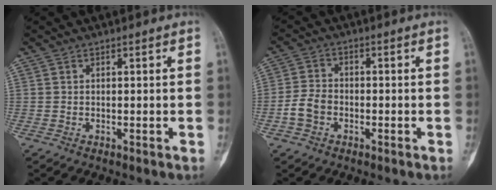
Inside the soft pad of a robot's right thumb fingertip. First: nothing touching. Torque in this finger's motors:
{"motor_torque": [0.21, 0.17, 0.31, -0.38, 0.00]}